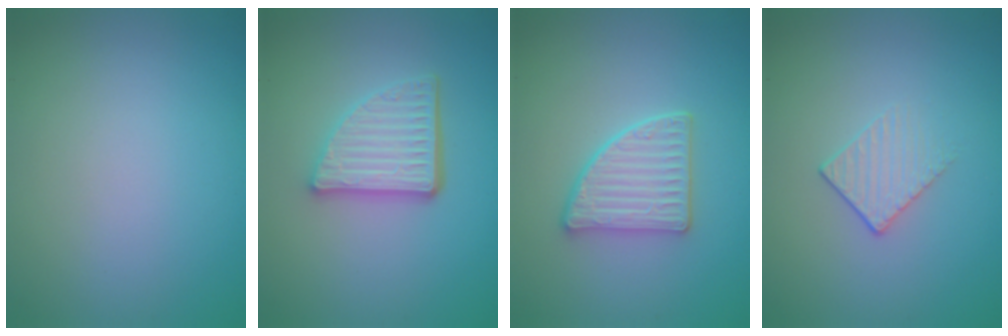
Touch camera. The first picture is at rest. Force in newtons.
{"total": 4.6, "press": 3.4, "slide": 3.1}
{"total": 3.5, "press": 3.2, "slide": 1.5}
{"total": 1.5, "press": 0.9, "slide": 1.2}